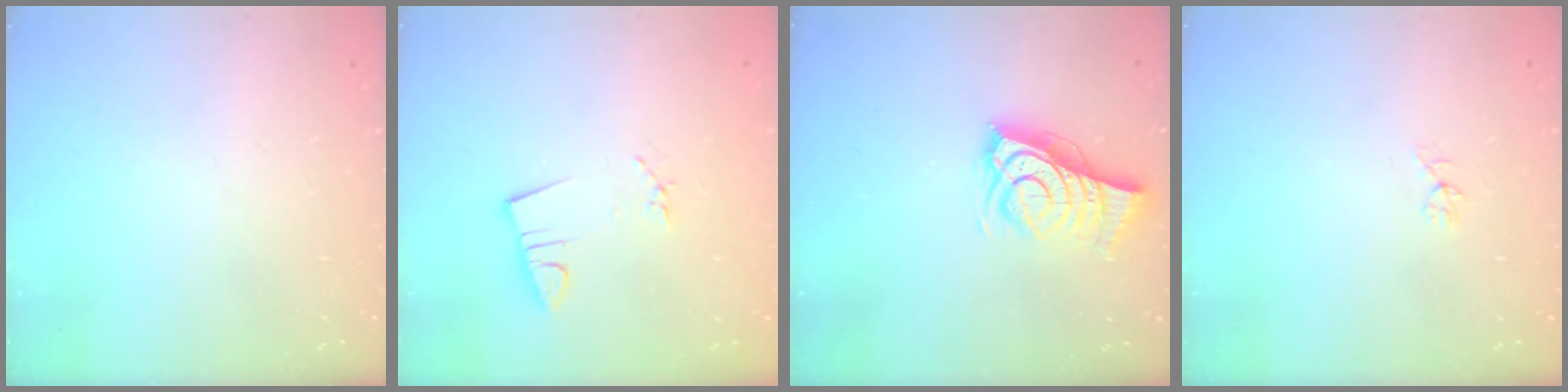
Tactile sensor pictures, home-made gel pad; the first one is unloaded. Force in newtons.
{"total": 2.8, "press": 1.4, "slide": 2.4}
{"total": 8.7, "press": 8.5, "slide": 1.6}
{"total": 4.2, "press": 4.2, "slide": 0.3}